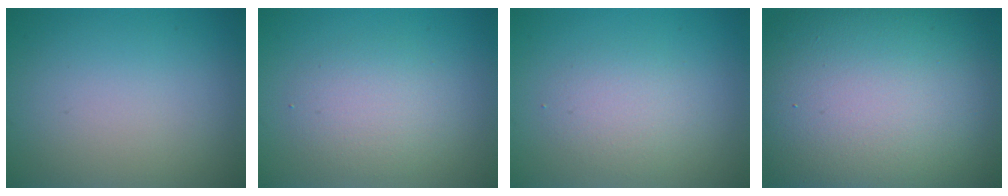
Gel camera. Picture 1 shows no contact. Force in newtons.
{"total": 2.8, "press": 2.8, "slide": 0.2}
{"total": 2.4, "press": 2.4, "slide": 0.1}
{"total": 19.4, "press": 19.4, "slide": 0.9}